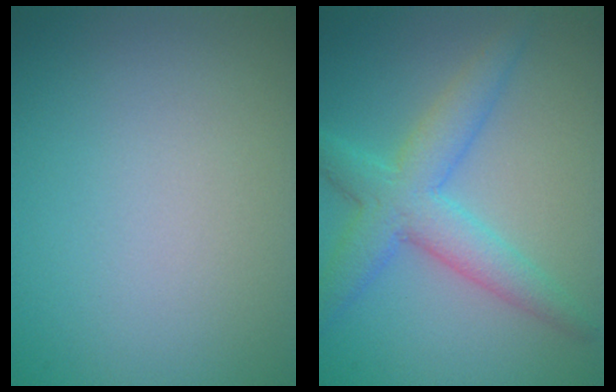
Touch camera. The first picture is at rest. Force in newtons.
{"total": 5.1, "press": 5.1, "slide": 0.1}